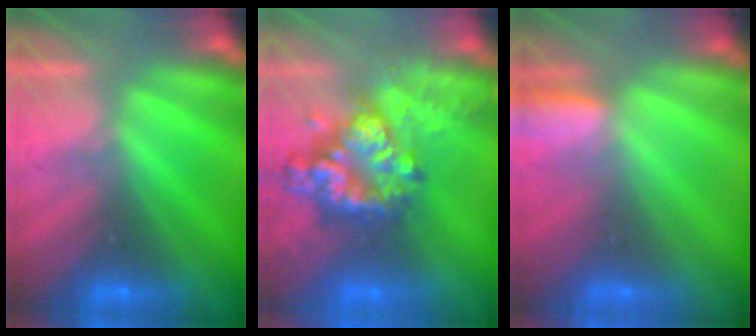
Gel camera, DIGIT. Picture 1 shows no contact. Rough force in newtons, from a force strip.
{"total": 9.1}
{"total": 2.9}